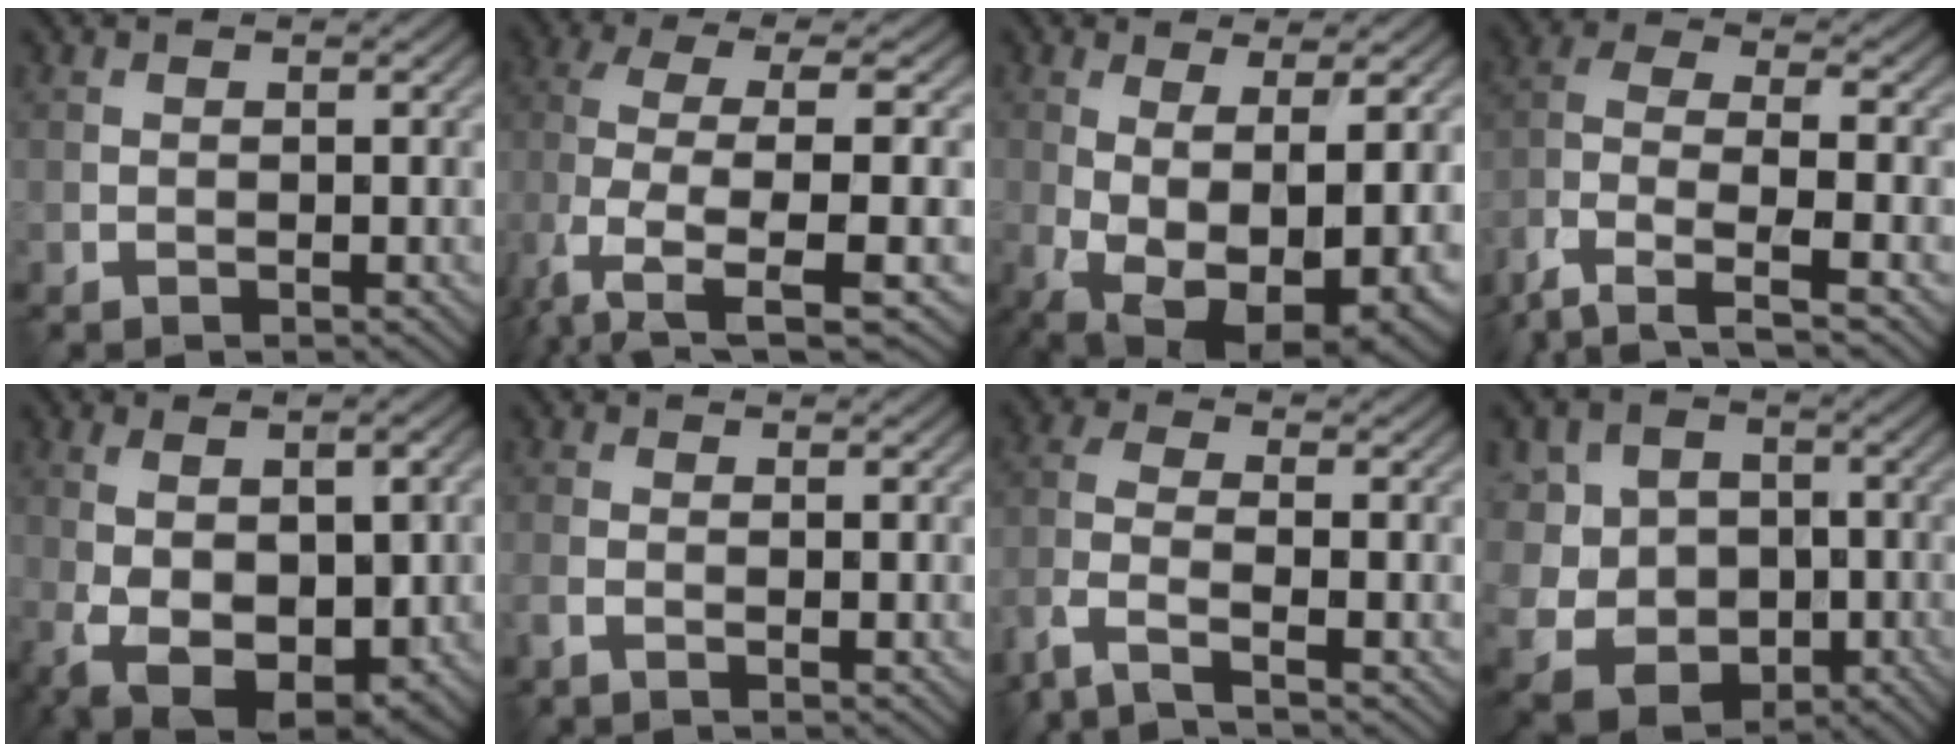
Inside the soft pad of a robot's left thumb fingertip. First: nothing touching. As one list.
[{"total": 8.0, "force": [-0.1, 2.8, 7.5], "torque": [-0.162, -0.006, -0.012]}, {"total": 12.1, "force": [-2.1, 5.3, 10.6], "torque": [-0.198, -0.035, -0.002]}, {"total": 8.4, "force": [-5.1, 2.9, 6.0], "torque": [-0.131, -0.011, -0.111]}, {"total": 11.8, "force": [-2.0, 5.9, 10.0], "torque": [-0.178, -0.026, -0.004]}, {"total": 1.4, "force": [-0.8, 0.2, 1.1], "torque": [-0.027, -0.001, -0.023]}, {"total": 5.4, "force": [-3.6, 1.2, 3.9], "torque": [-0.087, -0.005, -0.088]}, {"total": 10.8, "force": [-0.6, 10.0, 4.3], "torque": [-0.151, -0.005, -0.026]}]